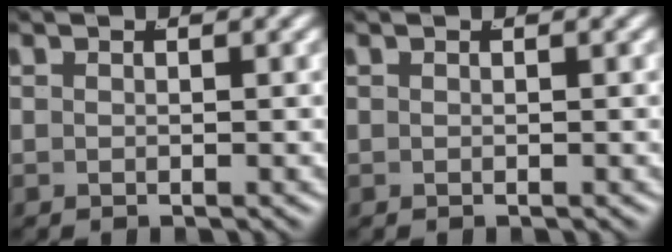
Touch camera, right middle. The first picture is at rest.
{"total": 0.0}